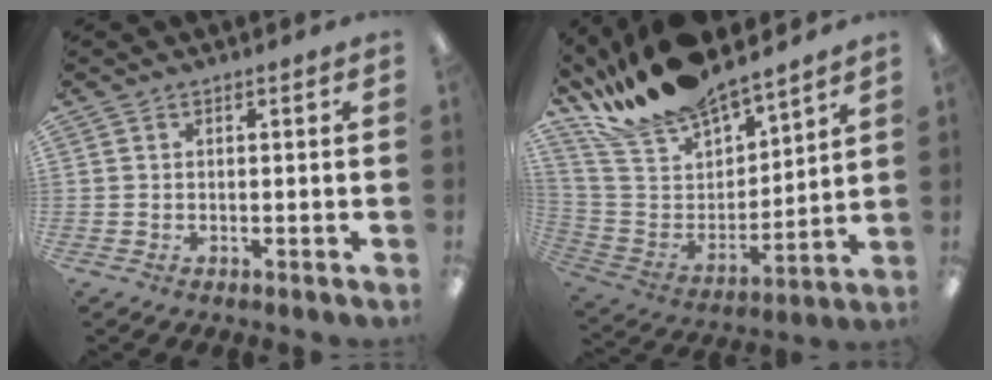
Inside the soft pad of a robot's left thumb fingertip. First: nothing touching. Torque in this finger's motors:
{"motor_torque": [0.55, 0.07, 0.76, -2.00, 0.16]}